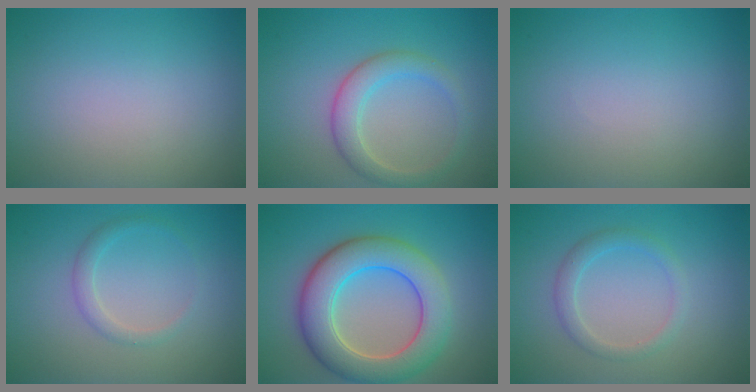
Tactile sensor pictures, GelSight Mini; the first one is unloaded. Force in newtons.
{"total": 3.1, "press": 3.1, "slide": 0.2}
{"total": 0.0}
{"total": 1.5, "press": 1.5, "slide": 0.0}
{"total": 8.1, "press": 8.1, "slide": 0.2}
{"total": 2.0, "press": 2.0, "slide": 0.2}